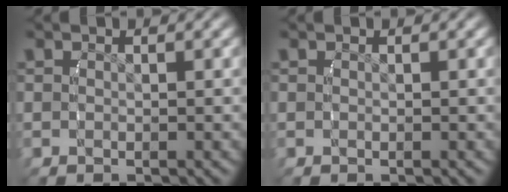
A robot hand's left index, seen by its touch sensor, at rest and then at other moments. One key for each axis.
{"total": 0.0}